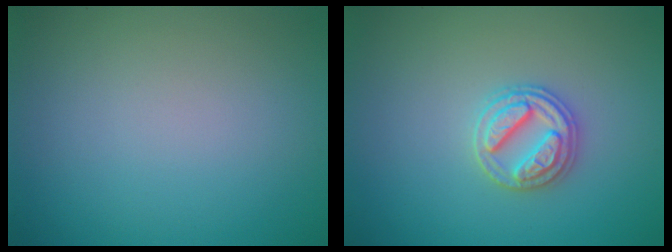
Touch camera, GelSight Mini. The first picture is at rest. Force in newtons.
{"total": 2.9, "press": 2.8, "slide": 0.4}